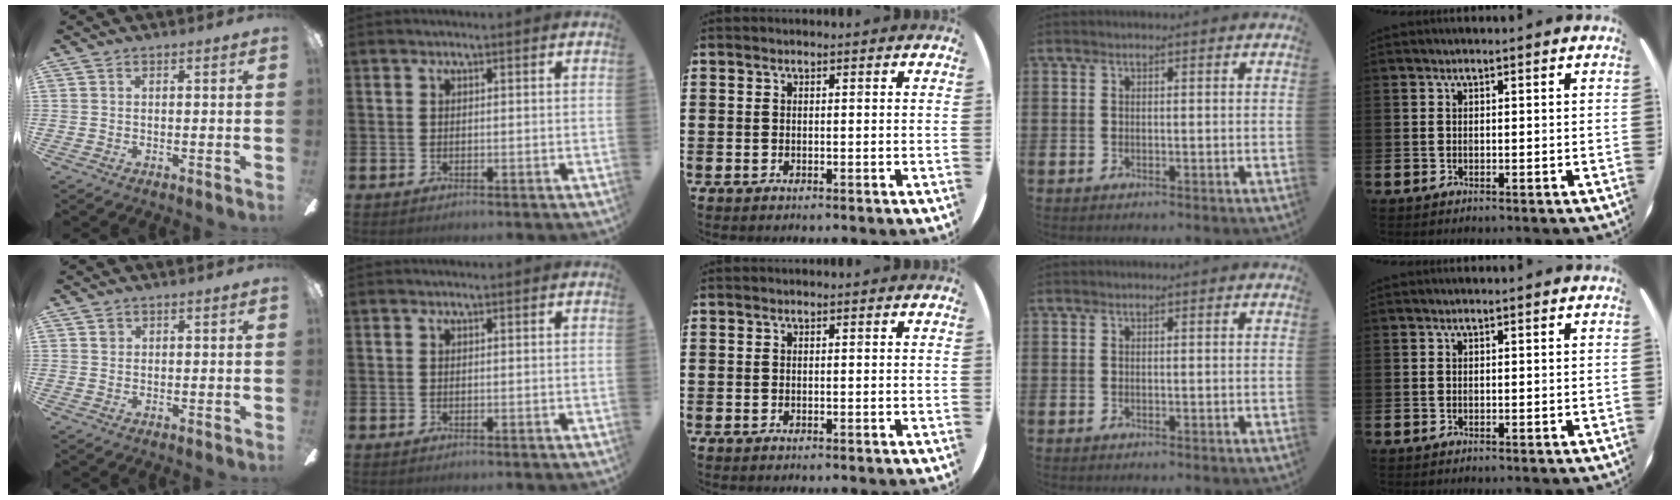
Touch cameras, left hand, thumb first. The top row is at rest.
{"thumb": {"total": 1.1, "force": [0.5, 0.9, 0.3], "torque": [0.002, -0.002, 0.009]}}